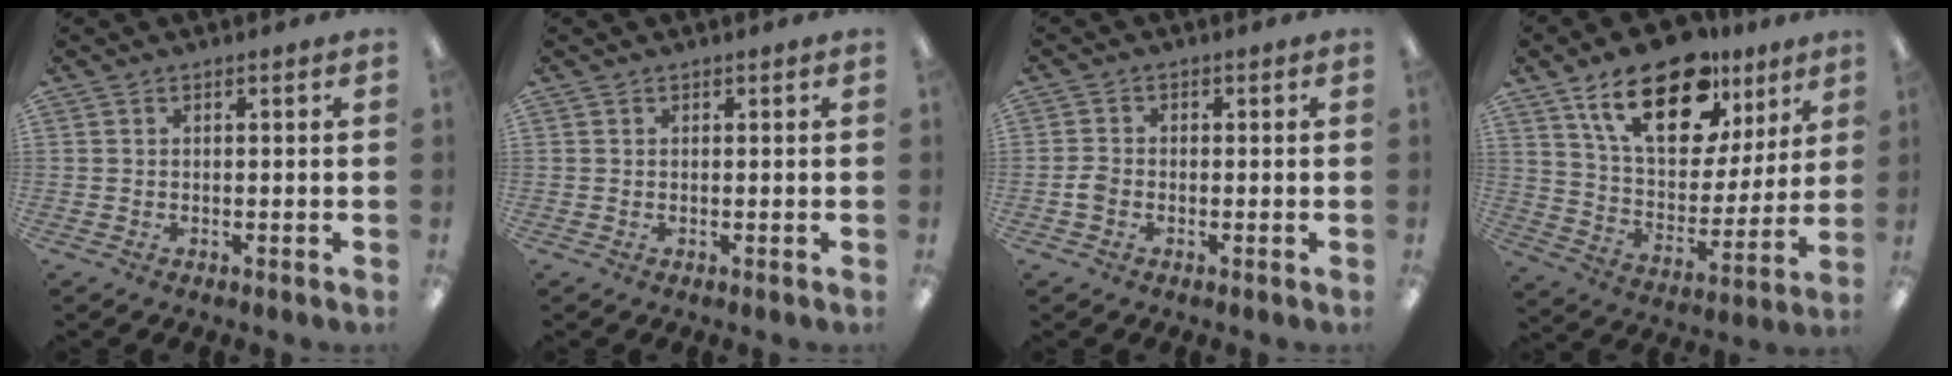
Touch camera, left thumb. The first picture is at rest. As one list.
[{"total": 0.0}, {"total": 2.5, "force": [-0.8, 1.9, 1.4], "torque": [-0.024, 0.005, -0.015]}, {"total": 22.0, "force": [14.0, 10.8, 13.1], "torque": [-0.217, -0.066, 0.242]}]